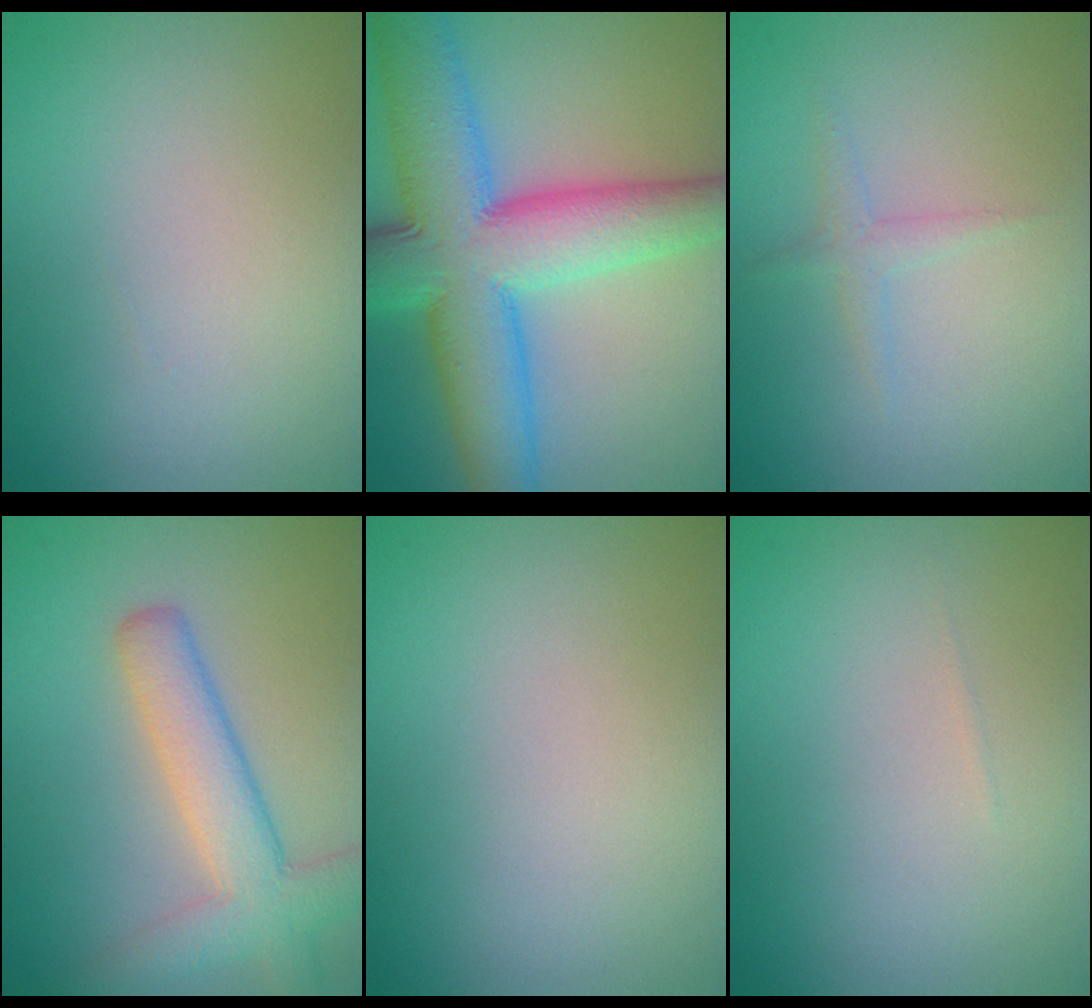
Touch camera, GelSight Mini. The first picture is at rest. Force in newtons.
{"total": 12.0, "press": 12.0, "slide": 0.1}
{"total": 1.2, "press": 1.2, "slide": 0.1}
{"total": 5.4, "press": 5.3, "slide": 0.4}
{"total": 0.0}
{"total": 0.0}